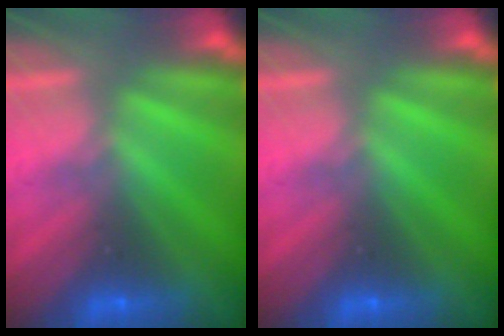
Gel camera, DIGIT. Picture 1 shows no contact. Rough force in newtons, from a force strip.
{"total": 0.0}